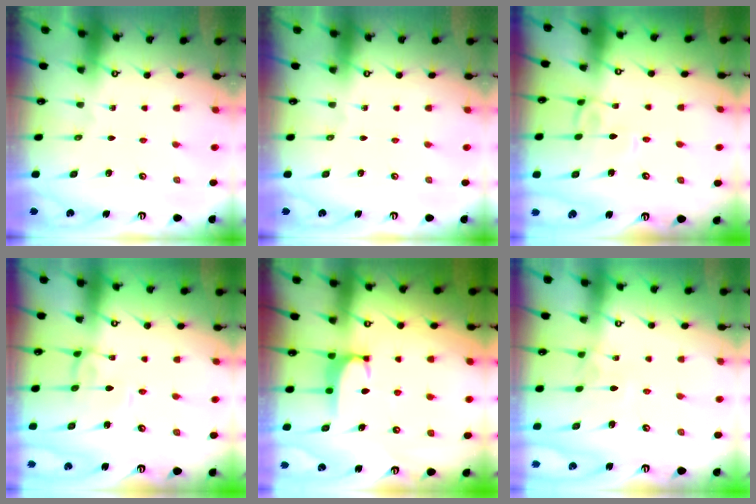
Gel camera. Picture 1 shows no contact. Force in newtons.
{"total": 0.0}
{"total": 2.9, "press": 2.9, "slide": 0.1}
{"total": 2.0, "press": 2.0, "slide": 0.5}
{"total": 1.7, "press": 1.7, "slide": 0.5}
{"total": 2.5, "press": 2.5, "slide": 0.5}